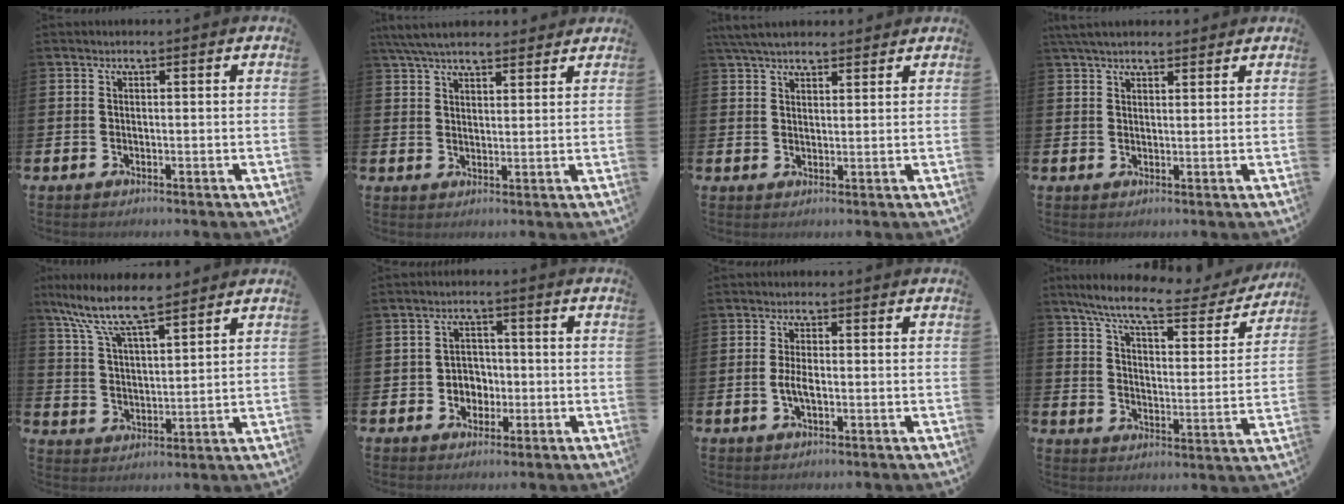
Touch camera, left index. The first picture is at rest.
{"total": 5.8, "force": [5.3, 1.4, 1.7], "torque": [-0.055, -0.009, 0.100]}
{"total": 4.7, "force": [4.2, 1.3, 1.5], "torque": [-0.038, -0.009, 0.079]}
{"total": 3.7, "force": [3.3, 1.2, 1.3], "torque": [-0.031, -0.003, 0.060]}
{"total": 8.9, "force": [7.6, 2.1, 4.2], "torque": [-0.115, -0.030, 0.137]}
{"total": 3.3, "force": [-0.7, 3.0, 1.0], "torque": [-0.021, 0.001, -0.023]}
{"total": 2.5, "force": [-0.5, 1.0, 2.3], "torque": [-0.040, 0.001, -0.011]}
{"total": 8.7, "force": [7.5, 1.5, 4.2], "torque": [-0.111, -0.043, 0.123]}